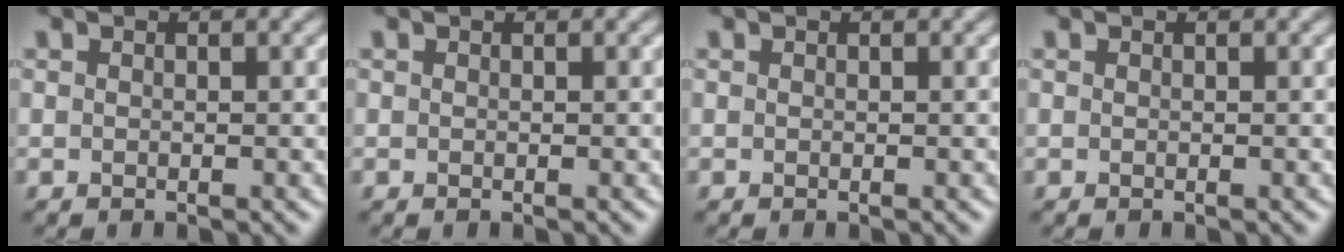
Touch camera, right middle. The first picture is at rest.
{"total": 0.0}
{"total": 0.0}
{"total": 0.0}